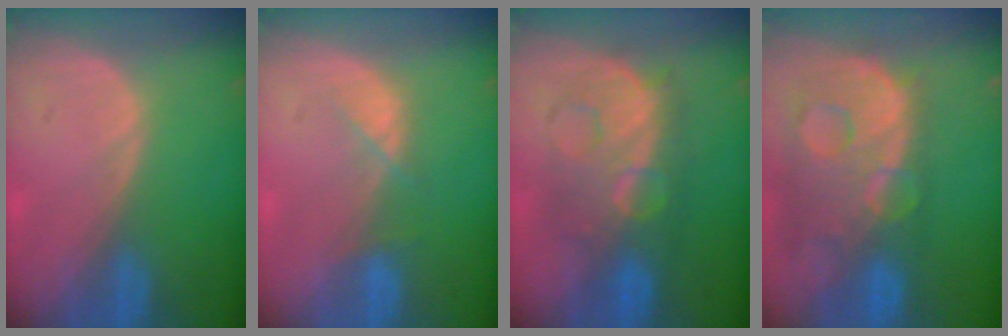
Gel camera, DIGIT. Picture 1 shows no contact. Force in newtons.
{"total": 2.4, "press": 2.3, "slide": 0.5}
{"total": 8.8, "press": 8.8, "slide": 0.4}
{"total": 13.8, "press": 11.2, "slide": 8.0}